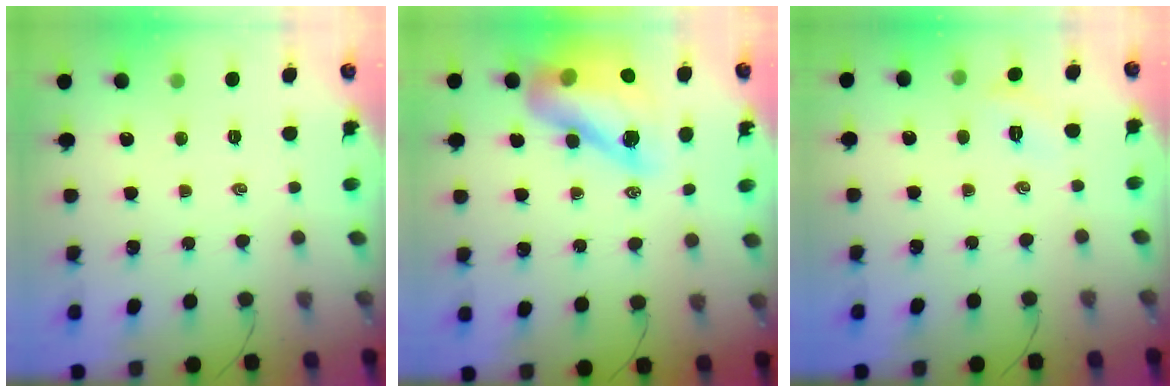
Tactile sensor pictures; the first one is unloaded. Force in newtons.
{"total": 17.9, "press": 17.2, "slide": 5.0}
{"total": 3.0, "press": 2.9, "slide": 0.9}